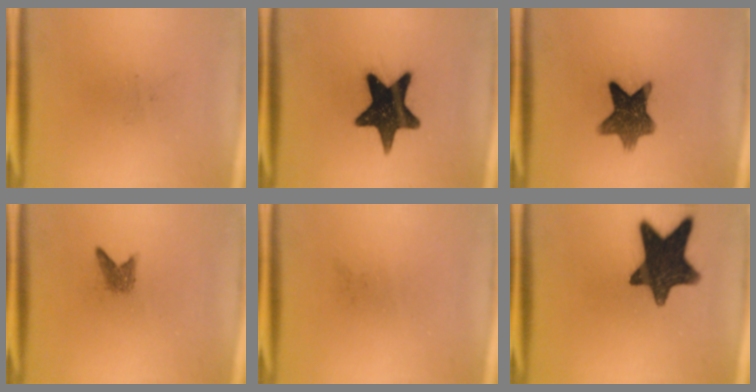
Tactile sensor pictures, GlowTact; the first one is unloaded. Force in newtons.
{"total": 16.2}
{"total": 9.4}
{"total": 1.7}
{"total": 0.0}
{"total": 14.2}